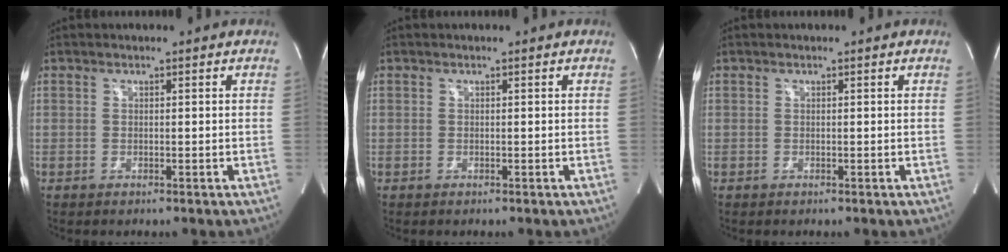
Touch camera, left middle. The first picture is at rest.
{"total": 0.0}
{"total": 0.0}